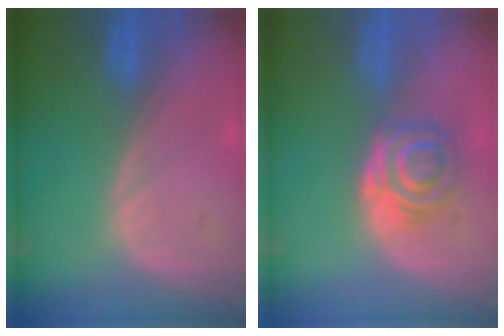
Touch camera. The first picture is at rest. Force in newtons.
{"total": 6.5, "press": 5.4, "slide": 3.7}